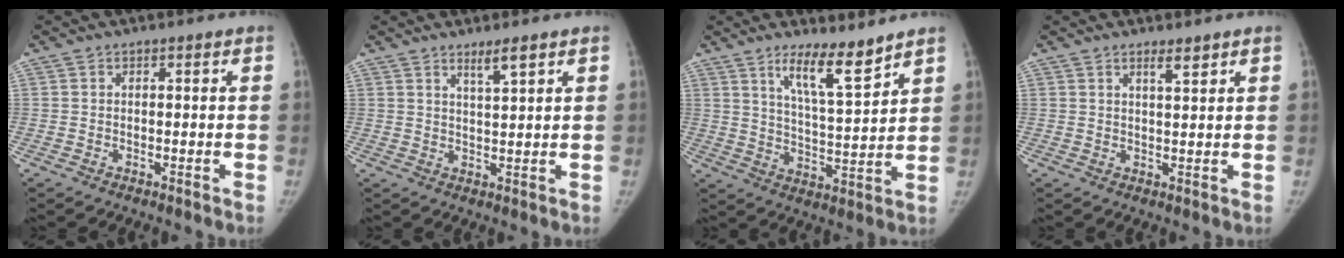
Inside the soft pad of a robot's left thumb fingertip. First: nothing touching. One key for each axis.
{"total": 3.2, "fx": 2.3, "fy": 0.2, "fz": 2.2, "tx": -0.038, "ty": -0.020, "tz": 0.043}
{"total": 9.3, "fx": 6.9, "fy": 1.4, "fz": 6.1, "tx": -0.096, "ty": -0.062, "tz": 0.125}
{"total": 2.3, "fx": 1.7, "fy": 0.4, "fz": 1.5, "tx": -0.021, "ty": -0.014, "tz": 0.030}